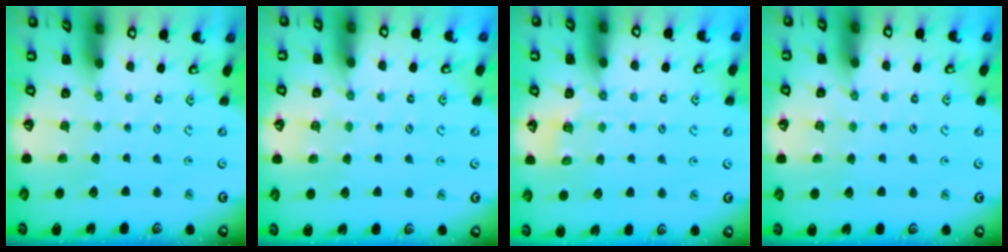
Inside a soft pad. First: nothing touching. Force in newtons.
{"total": 2.5, "press": 2.5, "slide": 0.4}
{"total": 4.9, "press": 4.8, "slide": 1.2}
{"total": 2.5, "press": 2.4, "slide": 0.4}